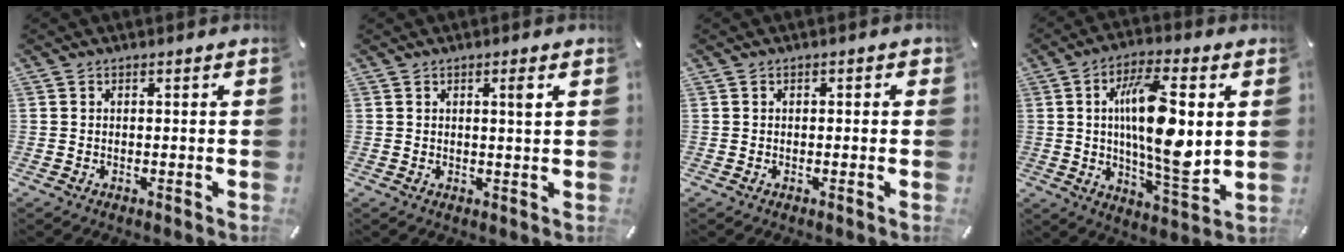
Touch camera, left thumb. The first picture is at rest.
{"total": 2.4, "force": [1.0, 0.0, 2.2], "torque": [-0.038, -0.005, 0.014]}
{"total": 0.9, "force": [-0.3, 0.7, 0.5], "torque": [-0.009, 0.004, -0.007]}
{"total": 17.7, "force": [2.5, 6.0, 16.5], "torque": [-0.311, -0.017, 0.033]}